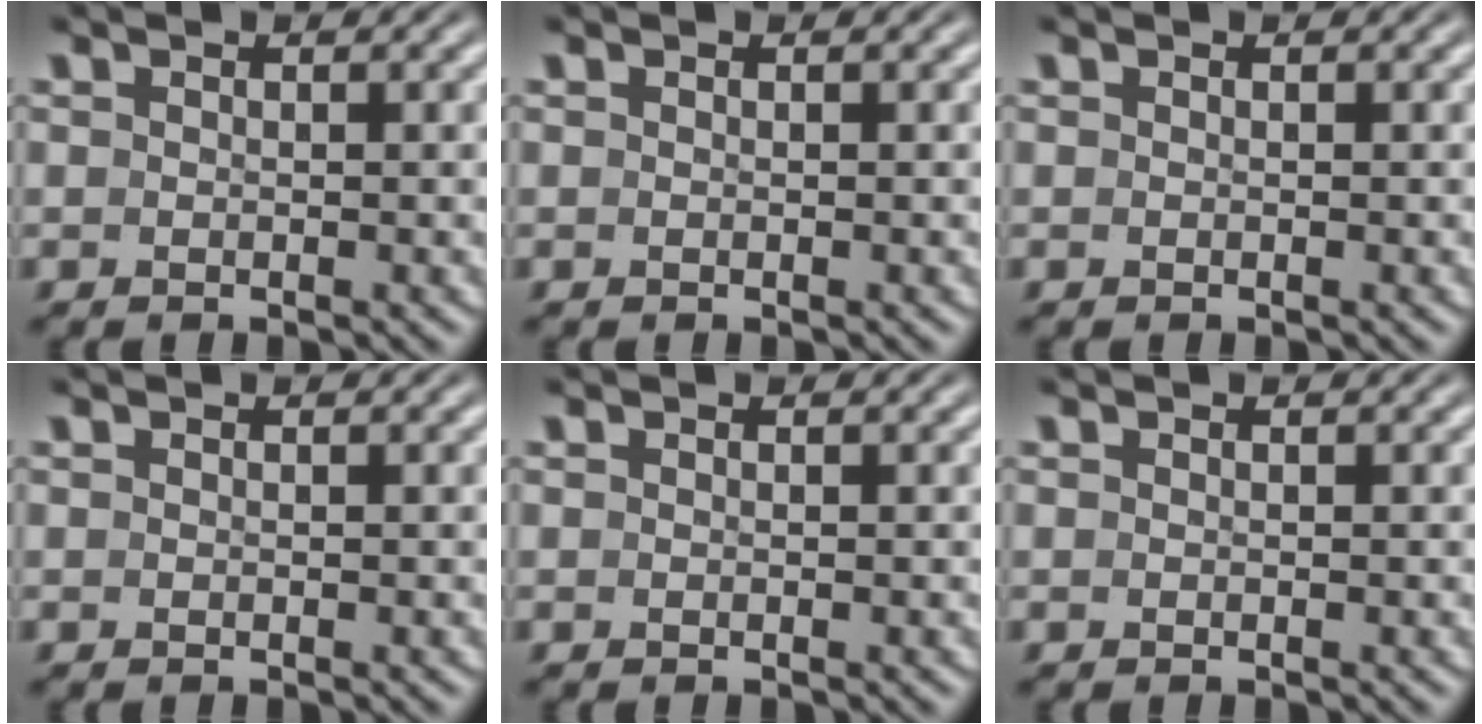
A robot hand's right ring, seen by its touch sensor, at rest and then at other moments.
{"total": 0.0}
{"total": 0.0}
{"total": 0.0}
{"total": 0.0}
{"total": 0.0}